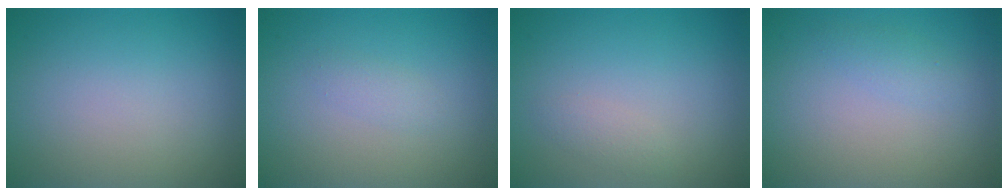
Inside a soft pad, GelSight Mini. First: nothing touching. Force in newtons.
{"total": 1.0, "press": 1.0, "slide": 0.1}
{"total": 1.0, "press": 1.0, "slide": 0.0}
{"total": 1.0, "press": 1.0, "slide": 0.0}